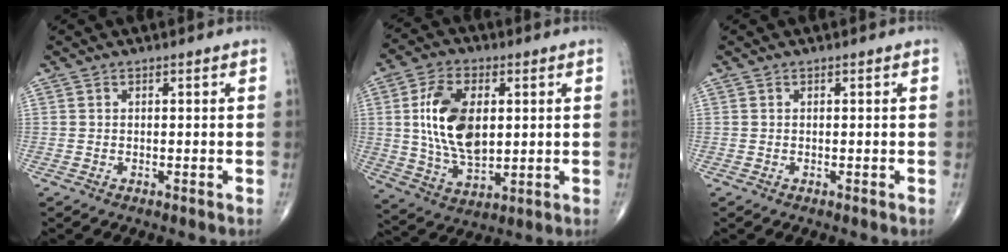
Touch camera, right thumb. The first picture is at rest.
{"total": 15.2, "force": [2.3, 8.7, 12.3], "torque": [-0.218, -0.010, 0.048]}
{"total": 0.0}